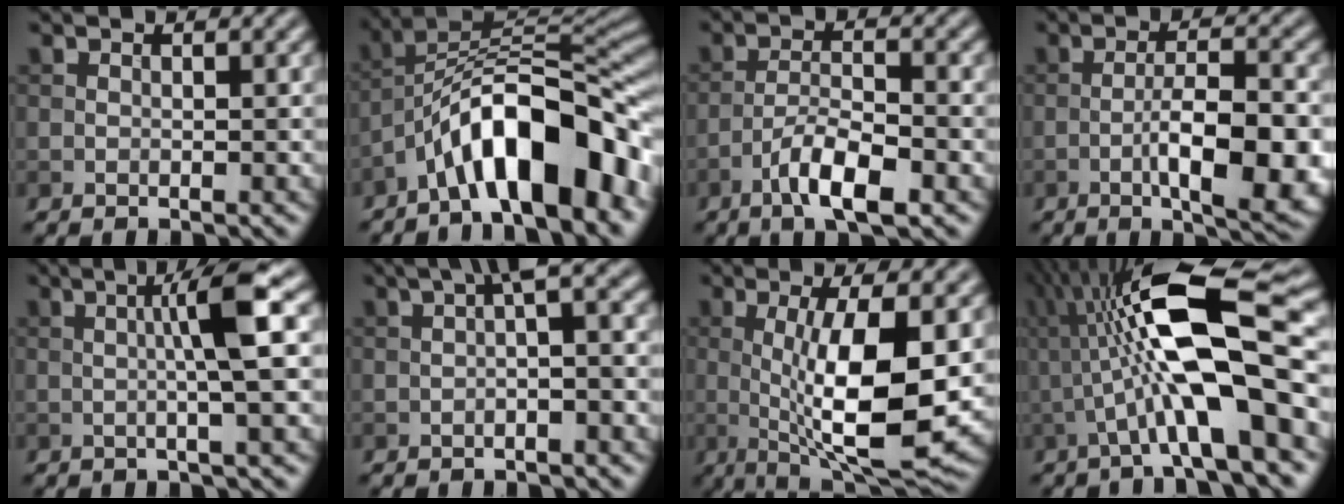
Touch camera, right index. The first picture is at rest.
{"total": 11.8, "force": [-6.0, 3.9, 9.3], "torque": [-0.137, 0.019, -0.105]}
{"total": 5.5, "force": [-3.1, 1.4, 4.3], "torque": [-0.076, 0.005, -0.059]}
{"total": 8.8, "force": [-2.6, 2.6, 8.0], "torque": [-0.126, -0.005, -0.036]}
{"total": 4.9, "force": [0.5, 0.2, 4.9], "torque": [-0.077, 0.008, 0.006]}
{"total": 3.8, "force": [0.5, 0.7, 3.8], "torque": [-0.056, 0.019, 0.003]}
{"total": 10.2, "force": [0.1, 2.8, 9.9], "torque": [-0.154, -0.014, 0.010]}
{"total": 13.1, "force": [0.4, 3.1, 12.8], "torque": [-0.214, 0.031, -0.001]}